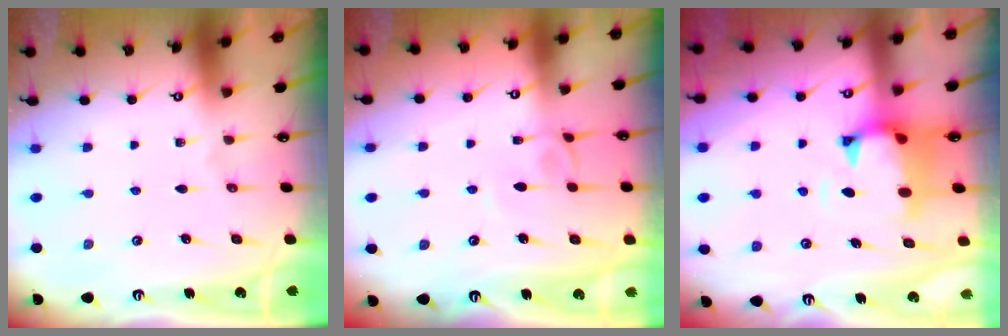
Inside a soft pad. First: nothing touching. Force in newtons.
{"total": 2.9, "press": 2.9, "slide": 0.3}
{"total": 1.2, "press": 0.3, "slide": 1.2}